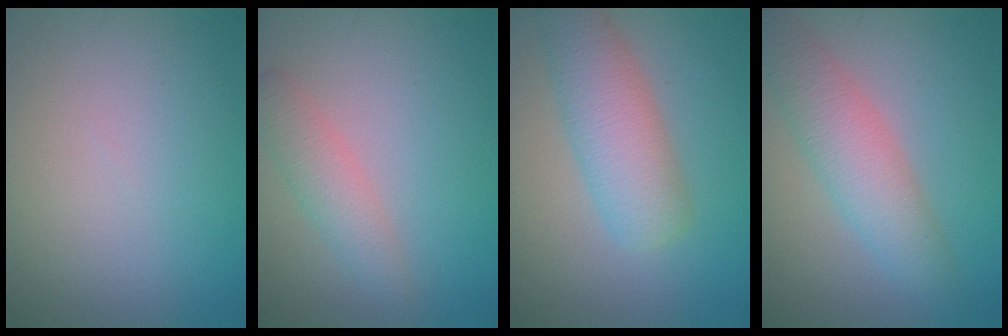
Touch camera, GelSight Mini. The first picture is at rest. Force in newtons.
{"total": 2.5, "press": 2.5, "slide": 0.2}
{"total": 5.4, "press": 5.4, "slide": 0.2}
{"total": 4.6, "press": 4.6, "slide": 0.1}